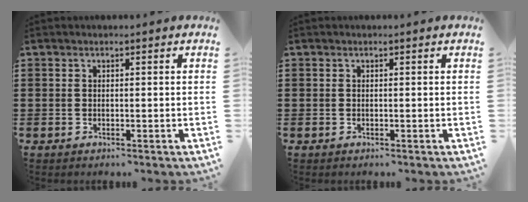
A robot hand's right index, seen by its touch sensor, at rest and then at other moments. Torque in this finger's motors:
{"motor_torque": [1.02, 1.12, -0.02, 0.01]}